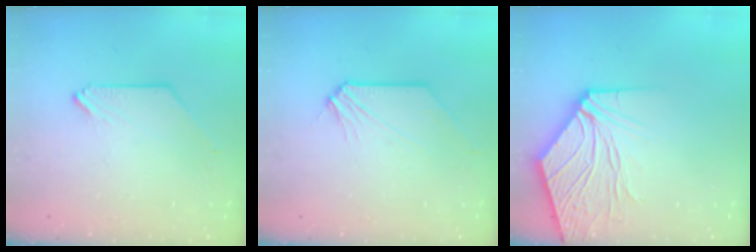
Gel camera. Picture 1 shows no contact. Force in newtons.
{"total": 1.6, "press": 1.6, "slide": 0.2}
{"total": 10.9, "press": 10.7, "slide": 2.0}